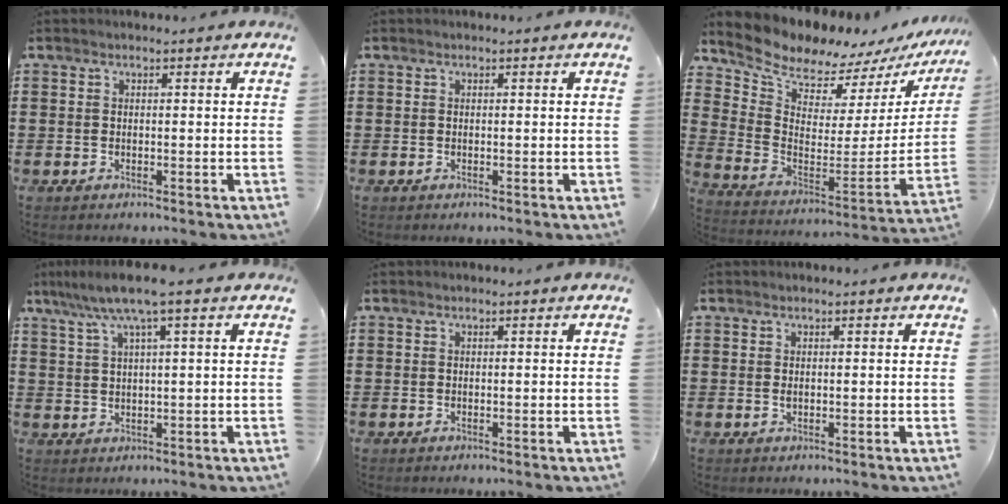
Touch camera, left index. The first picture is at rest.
{"total": 0.0}
{"total": 8.6, "force": [8.3, 1.9, 0.9], "torque": [-0.065, -0.072, 0.142]}
{"total": 5.7, "force": [2.8, 0.1, 5.0], "torque": [-0.103, 0.000, 0.046]}
{"total": 0.0}
{"total": 0.6, "force": [0.1, 0.3, 0.6], "torque": [-0.012, -0.001, 0.002]}